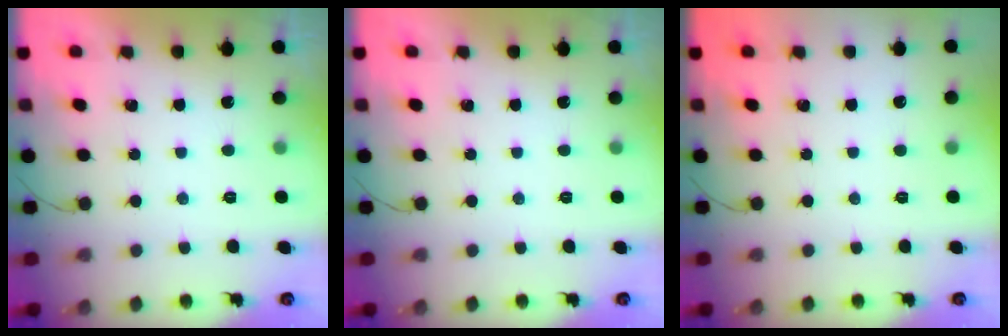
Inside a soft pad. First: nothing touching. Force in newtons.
{"total": 0.0}
{"total": 0.0}